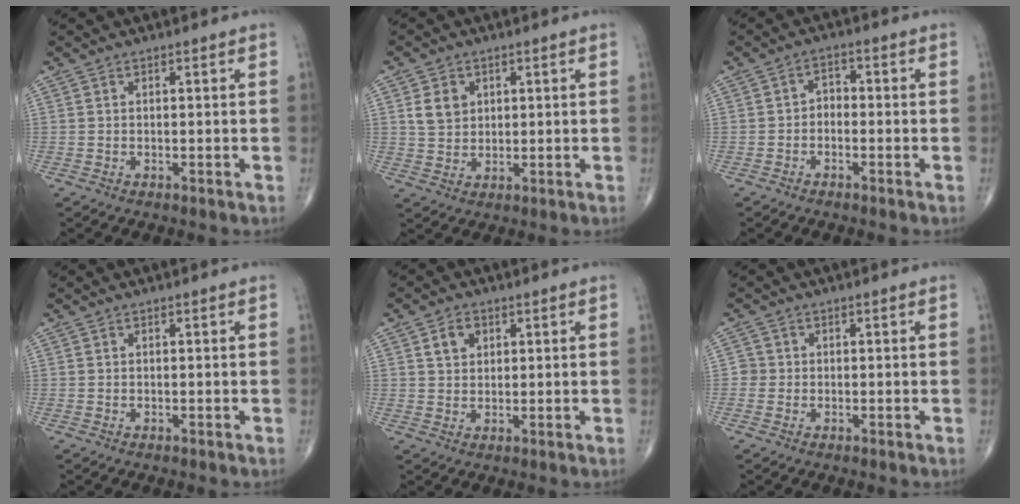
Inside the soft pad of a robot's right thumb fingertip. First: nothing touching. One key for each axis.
{"total": 4.9, "fx": 1.7, "fy": 4.0, "fz": 2.4, "tx": -0.026, "ty": -0.009, "tz": 0.034}
{"total": 2.6, "fx": -1.0, "fy": 1.9, "fz": 1.5, "tx": -0.013, "ty": 0.021, "tz": -0.028}
{"total": 0.0}
{"total": 3.9, "fx": 1.6, "fy": 3.0, "fz": 2.0, "tx": -0.019, "ty": -0.005, "tz": 0.029}
{"total": 1.7, "fx": -0.3, "fy": 1.6, "fz": 0.1, "tx": 0.011, "ty": 0.007, "tz": -0.011}